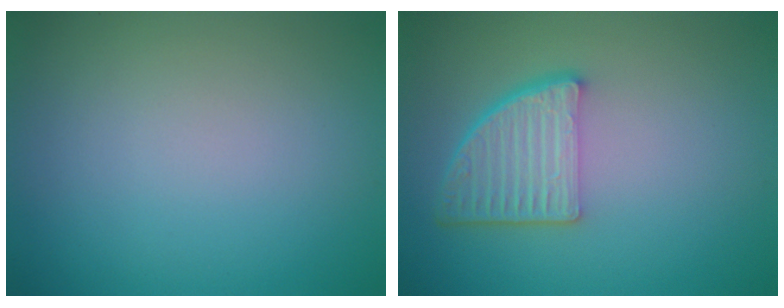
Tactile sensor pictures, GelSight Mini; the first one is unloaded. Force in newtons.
{"total": 5.1, "press": 3.7, "slide": 3.5}